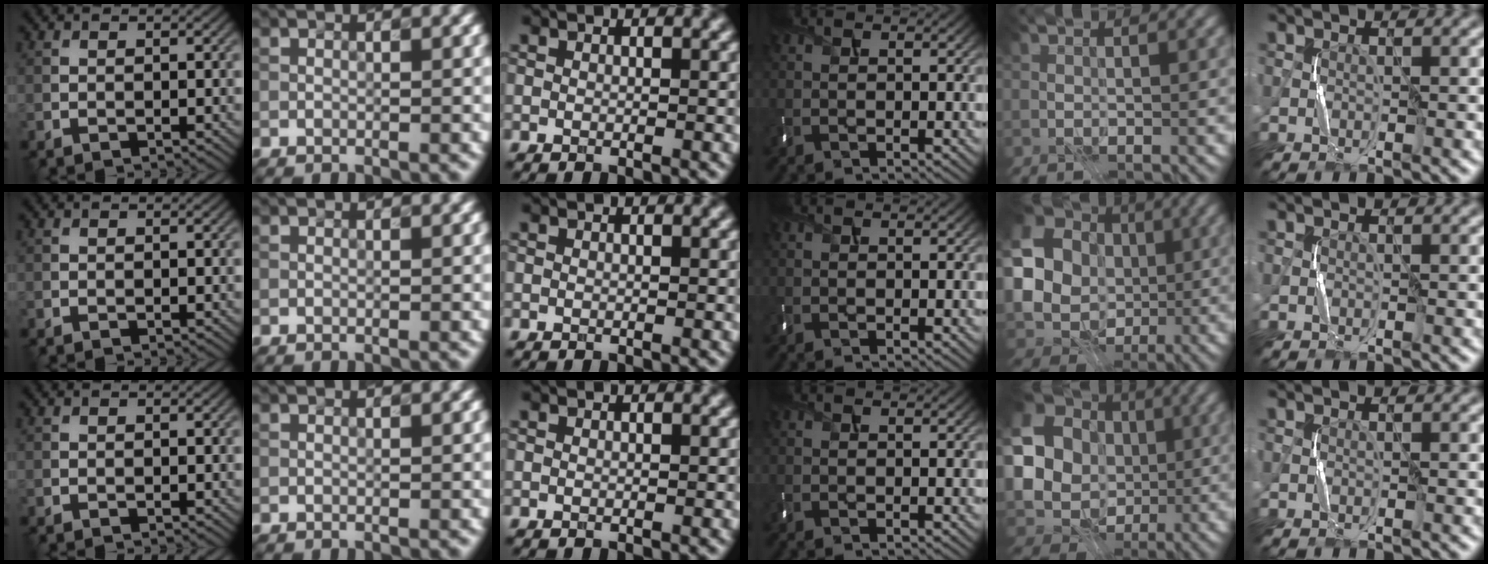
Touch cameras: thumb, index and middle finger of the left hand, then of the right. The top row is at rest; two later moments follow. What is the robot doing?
{"motion": "press", "object": "keyboard"}